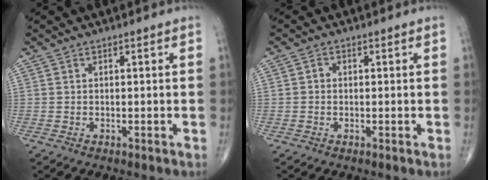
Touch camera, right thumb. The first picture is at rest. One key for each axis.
{"total": 1.2, "fx": -0.1, "fy": 1.0, "fz": 0.6, "tx": -0.005, "ty": 0.004, "tz": -0.004}